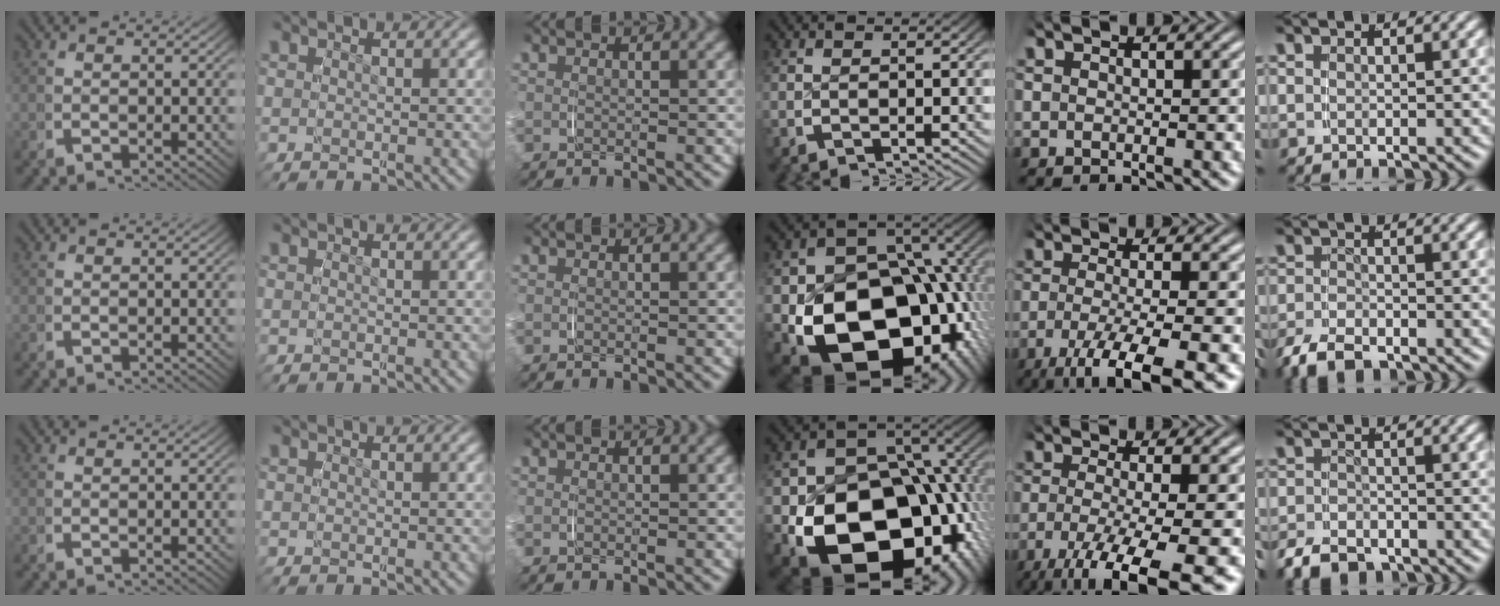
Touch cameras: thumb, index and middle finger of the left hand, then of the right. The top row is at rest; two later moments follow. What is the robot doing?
{"motion": "grasp_and_lifting", "object": "paper plate"}